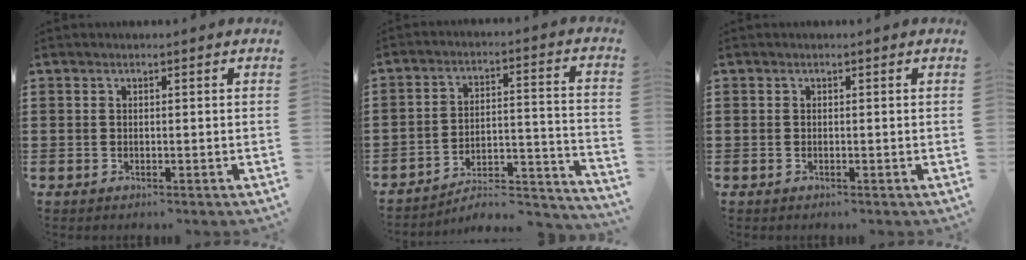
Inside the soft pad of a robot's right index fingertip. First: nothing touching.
{"total": 5.3, "force": [-4.9, 1.2, 1.7], "torque": [-0.026, 0.002, -0.099]}
{"total": 0.0}